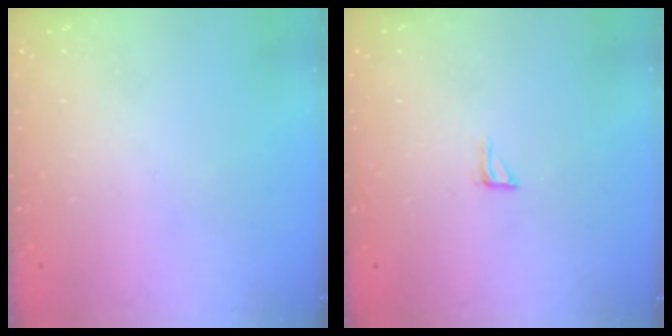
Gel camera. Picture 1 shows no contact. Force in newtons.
{"total": 3.6, "press": 3.6, "slide": 0.4}